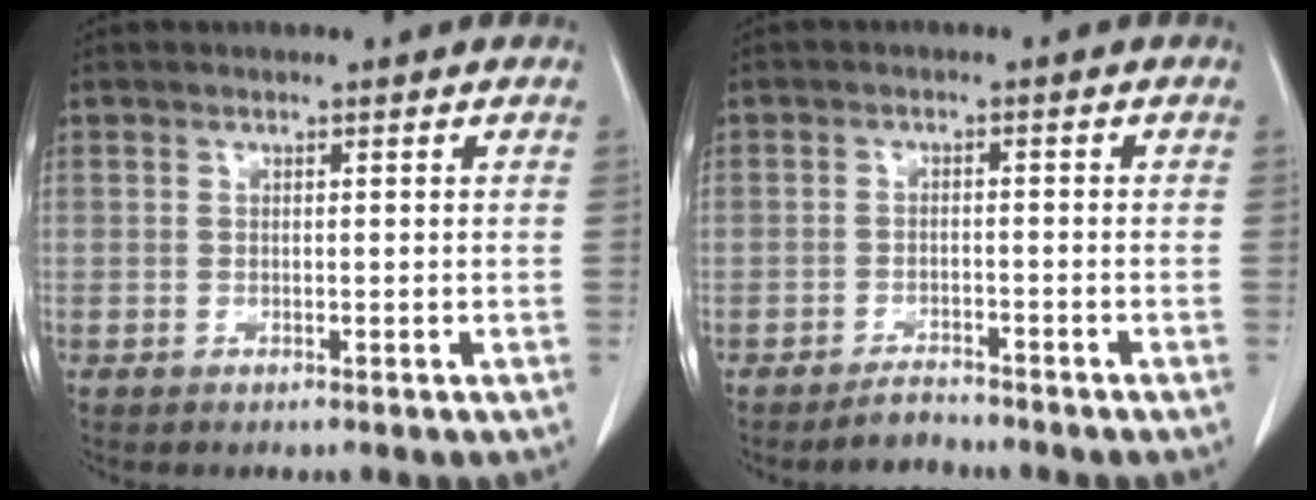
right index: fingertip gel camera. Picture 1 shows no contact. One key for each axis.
{"total": 2.5, "fx": -2.4, "fy": 0.8, "fz": 0.2, "tx": -0.004, "ty": -0.002, "tz": -0.039}